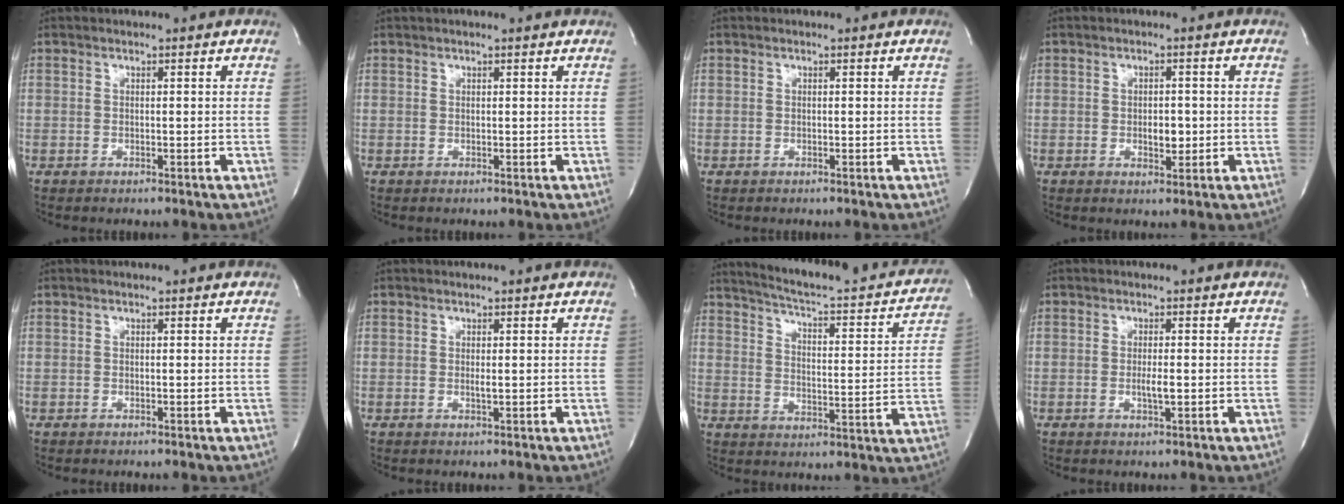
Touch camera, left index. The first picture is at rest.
{"total": 1.6, "force": [1.3, 0.0, 0.9], "torque": [-0.011, 0.017, 0.014]}
{"total": 0.0}
{"total": 2.5, "force": [-0.8, 1.3, 2.0], "torque": [-0.030, -0.005, -0.010]}
{"total": 0.0}
{"total": 0.7, "force": [-0.3, 0.0, 0.6], "torque": [-0.014, -0.006, -0.006]}
{"total": 23.2, "force": [20.5, 4.2, 10.1], "torque": [-0.145, -0.034, 0.252]}
{"total": 1.8, "force": [-0.8, 0.1, 1.6], "torque": [-0.033, -0.008, -0.014]}